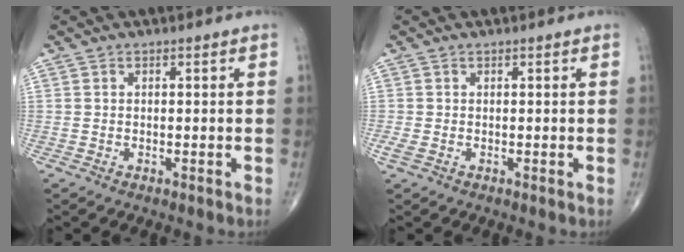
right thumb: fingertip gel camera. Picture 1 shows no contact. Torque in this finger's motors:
{"motor_torque": [-0.41, 0.11, -0.36, -0.08, 0.06]}